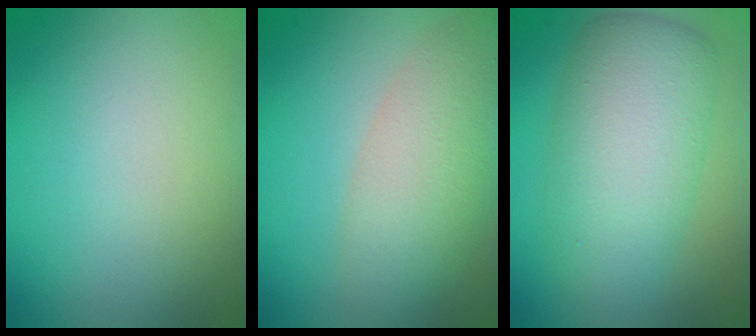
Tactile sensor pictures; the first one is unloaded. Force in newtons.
{"total": 6.1, "press": 6.1, "slide": 0.5}
{"total": 7.9, "press": 7.9, "slide": 0.1}